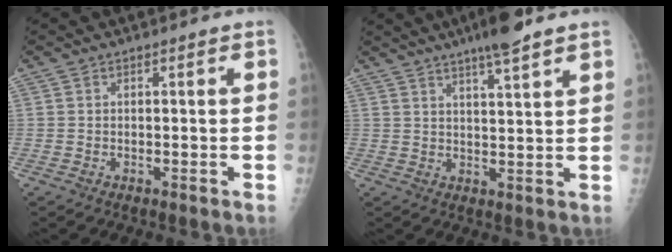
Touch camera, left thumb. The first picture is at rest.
{"total": 7.6, "force": [5.4, 0.8, 5.2], "torque": [-0.079, -0.021, 0.087]}